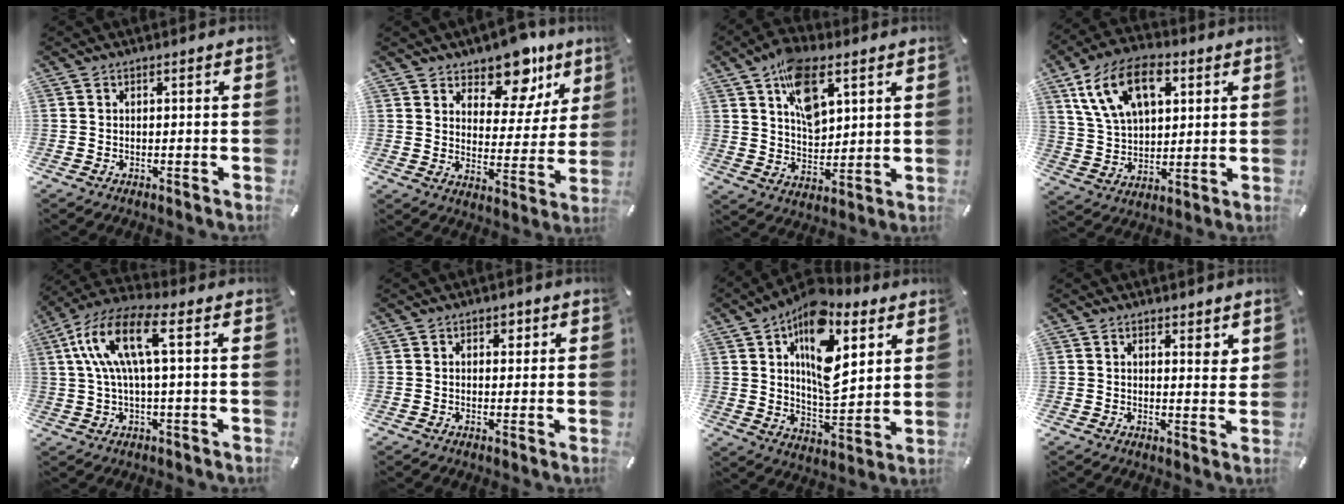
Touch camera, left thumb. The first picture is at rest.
{"total": 13.4, "force": [10.5, 6.7, 4.9], "torque": [-0.063, -0.085, 0.184]}
{"total": 13.2, "force": [6.7, 7.6, 8.5], "torque": [-0.139, -0.017, 0.122]}
{"total": 15.6, "force": [6.8, 9.5, 10.3], "torque": [-0.203, -0.001, 0.124]}
{"total": 12.9, "force": [2.9, 4.2, 11.9], "torque": [-0.260, -0.008, 0.043]}
{"total": 2.2, "force": [0.8, 1.8, 1.1], "torque": [-0.009, 0.002, 0.007]}
{"total": 20.1, "force": [8.5, 10.8, 14.6], "torque": [-0.240, -0.036, 0.142]}
{"total": 3.4, "force": [2.4, 1.7, 1.8], "torque": [-0.015, -0.015, 0.038]}